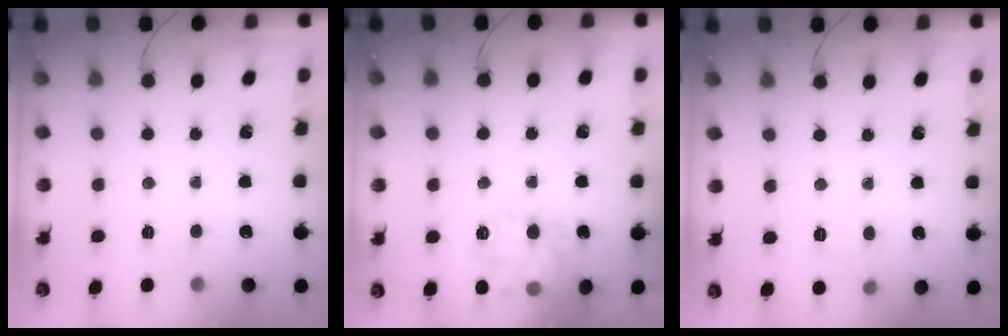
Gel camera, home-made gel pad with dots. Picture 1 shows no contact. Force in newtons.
{"total": 11.6, "press": 11.5, "slide": 0.9}
{"total": 5.9, "press": 5.7, "slide": 1.6}